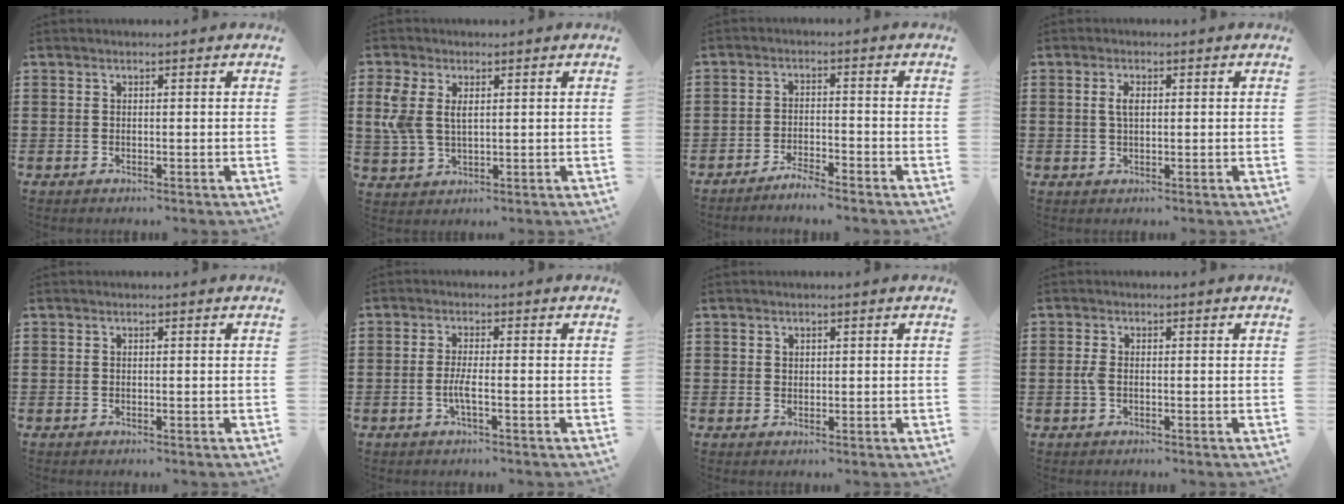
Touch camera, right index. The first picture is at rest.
{"total": 4.9, "force": [1.5, 2.9, 3.7], "torque": [-0.094, 0.003, 0.023]}
{"total": 3.0, "force": [-2.9, -0.2, 0.4], "torque": [-0.010, 0.001, -0.059]}
{"total": 2.4, "force": [0.4, 1.1, 2.2], "torque": [-0.045, 0.007, 0.005]}
{"total": 0.0}
{"total": 2.9, "force": [-1.1, 0.4, 2.7], "torque": [-0.062, -0.005, -0.024]}
{"total": 1.0, "force": [0.7, 0.7, 0.2], "torque": [-0.004, 0.002, 0.013]}
{"total": 1.8, "force": [-0.3, 0.8, 1.5], "torque": [-0.038, -0.002, -0.009]}